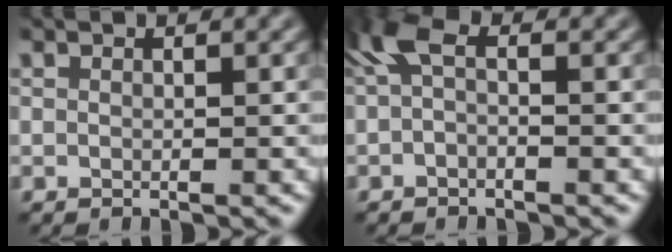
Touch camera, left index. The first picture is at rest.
{"total": 2.7, "force": [0.1, 1.1, 2.5], "torque": [-0.052, 0.010, -0.009]}